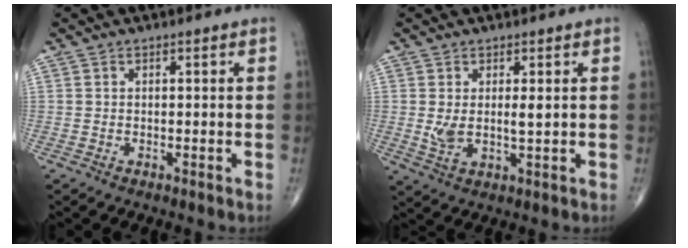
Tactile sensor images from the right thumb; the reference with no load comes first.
{"total": 4.9, "force": [0.7, 2.0, 4.4], "torque": [-0.081, -0.010, 0.019]}